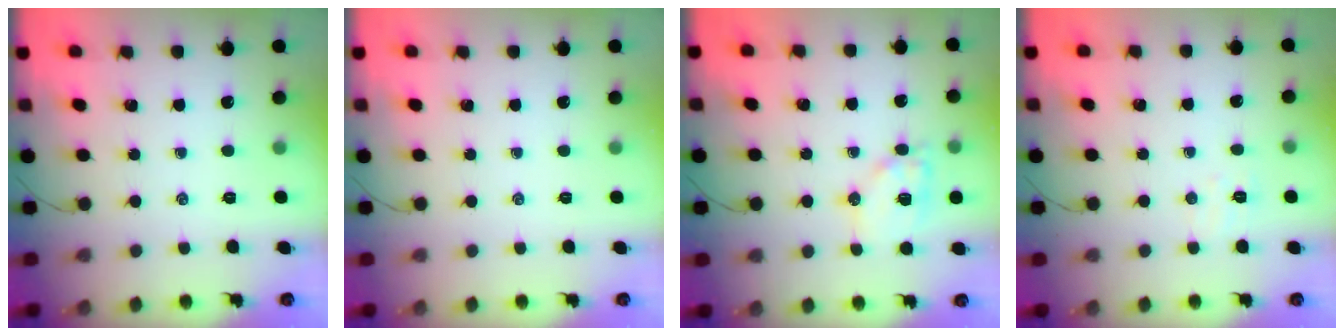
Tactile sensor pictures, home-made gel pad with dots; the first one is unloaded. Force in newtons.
{"total": 0.0}
{"total": 12.9, "press": 12.8, "slide": 1.8}
{"total": 4.6, "press": 4.5, "slide": 1.1}